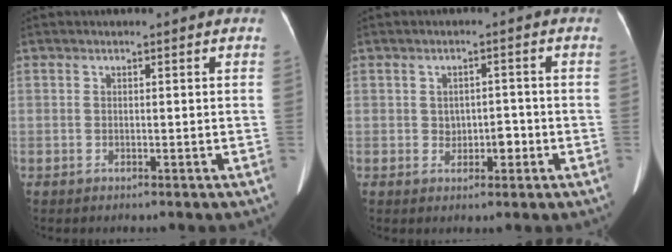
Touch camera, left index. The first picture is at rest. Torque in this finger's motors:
{"motor_torque": [-0.06, 0.01, 0.02, 0.00]}